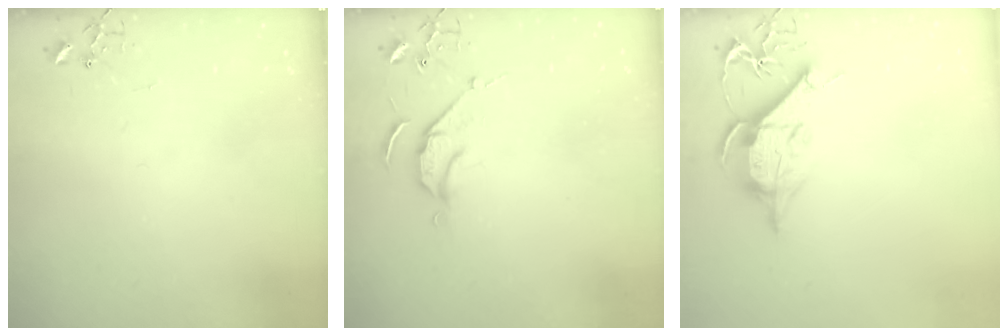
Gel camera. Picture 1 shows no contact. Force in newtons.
{"total": 6.2, "press": 6.2, "slide": 0.5}
{"total": 11.6, "press": 11.6, "slide": 0.9}